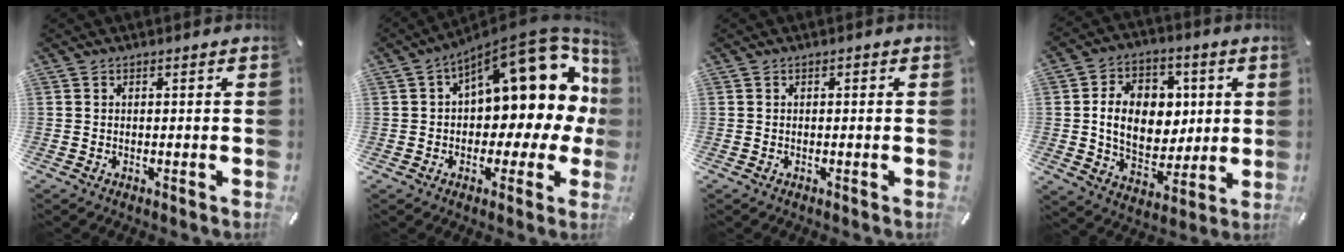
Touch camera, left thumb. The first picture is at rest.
{"total": 16.5, "force": [6.8, 8.5, 12.4], "torque": [-0.160, -0.061, 0.109]}
{"total": 0.0}
{"total": 14.1, "force": [1.9, 11.3, 8.2], "torque": [-0.137, 0.004, 0.041]}